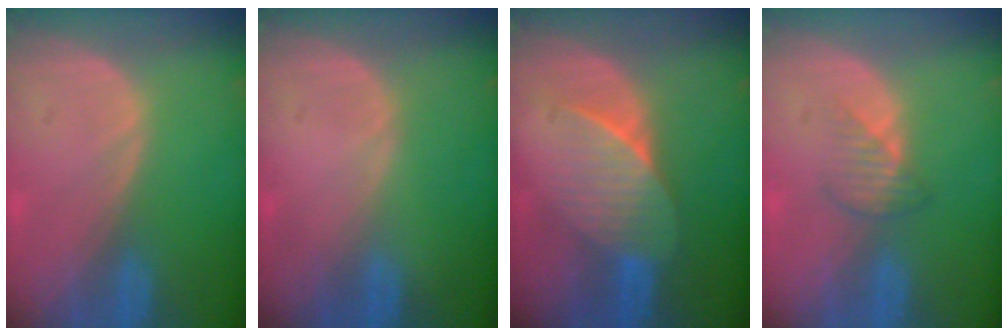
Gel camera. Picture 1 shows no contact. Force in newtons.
{"total": 0.0}
{"total": 7.1, "press": 6.6, "slide": 2.7}
{"total": 2.6, "press": 2.6, "slide": 0.4}